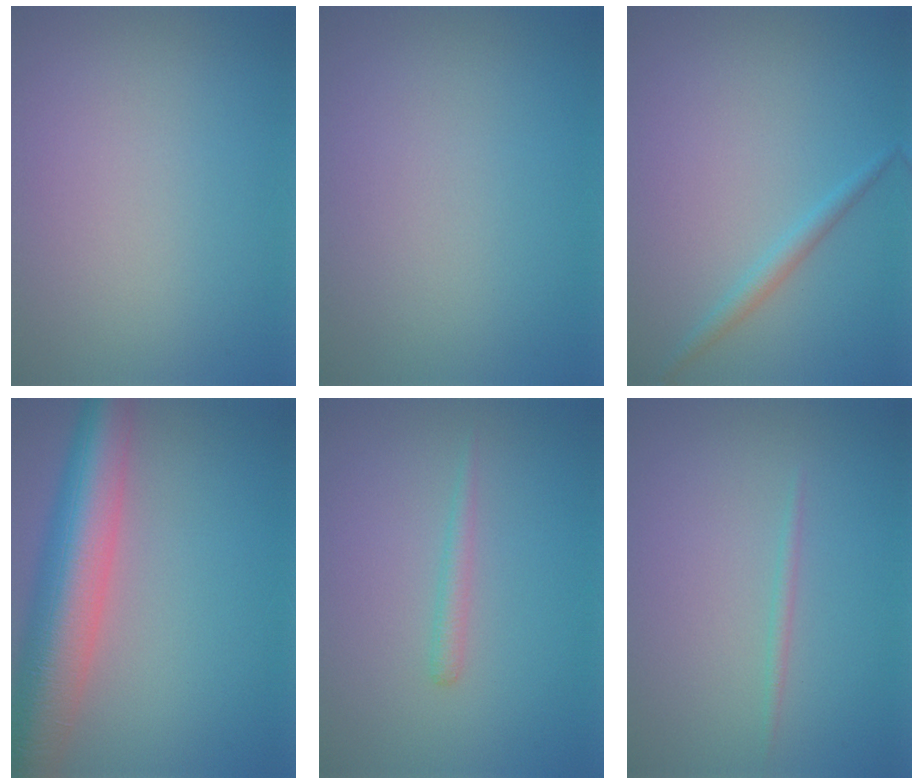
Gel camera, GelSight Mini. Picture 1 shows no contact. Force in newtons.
{"total": 0.0}
{"total": 1.4, "press": 1.4, "slide": 0.0}
{"total": 9.6, "press": 9.6, "slide": 0.4}
{"total": 1.2, "press": 1.2, "slide": 0.0}
{"total": 0.8, "press": 0.8, "slide": 0.0}